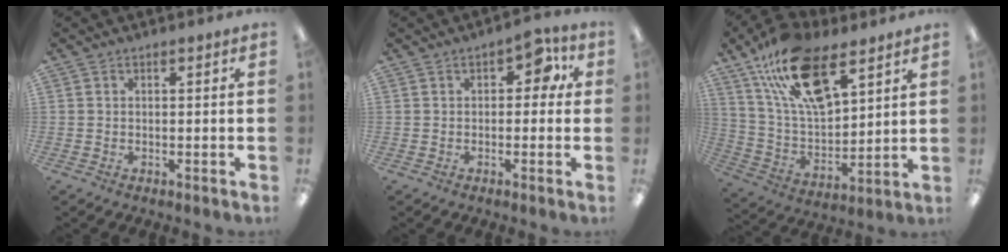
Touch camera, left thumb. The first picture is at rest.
{"total": 5.6, "force": [1.5, 3.4, 4.2], "torque": [-0.054, 0.001, 0.019]}
{"total": 21.0, "force": [12.3, 9.8, 14.0], "torque": [-0.262, -0.049, 0.219]}